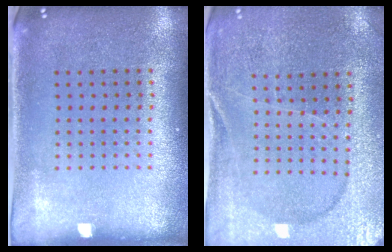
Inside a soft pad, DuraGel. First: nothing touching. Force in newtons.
{"total": 1.5, "press": 1.5, "slide": 0.2}